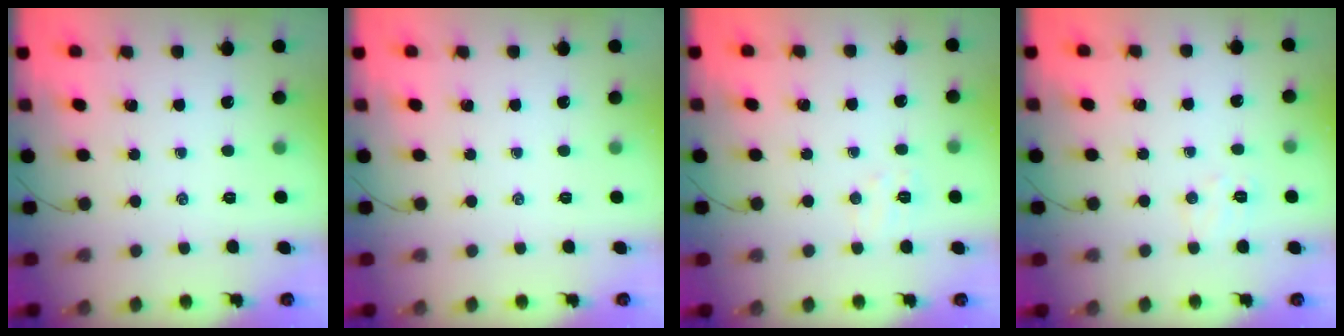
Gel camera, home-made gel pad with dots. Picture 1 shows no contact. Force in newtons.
{"total": 0.0}
{"total": 5.5, "press": 5.3, "slide": 1.2}
{"total": 5.7, "press": 5.6, "slide": 1.0}